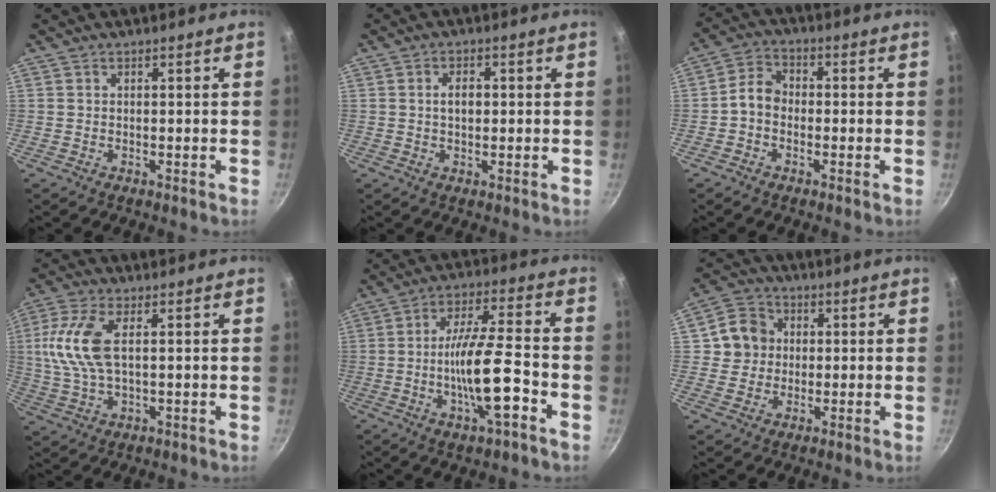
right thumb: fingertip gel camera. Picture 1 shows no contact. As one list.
[{"total": 3.2, "force": [0.3, 2.0, 2.5], "torque": [-0.032, 0.008, 0.003]}, {"total": 5.0, "force": [-1.0, 3.8, 3.1], "torque": [-0.045, 0.025, -0.034]}, {"total": 10.6, "force": [1.8, 4.9, 9.2], "torque": [-0.200, 0.007, 0.031]}, {"total": 12.9, "force": [-4.2, 2.7, 11.9], "torque": [-0.207, 0.024, -0.078]}, {"total": 7.5, "force": [0.8, 7.0, 2.6], "torque": [-0.005, 0.011, 0.001]}]